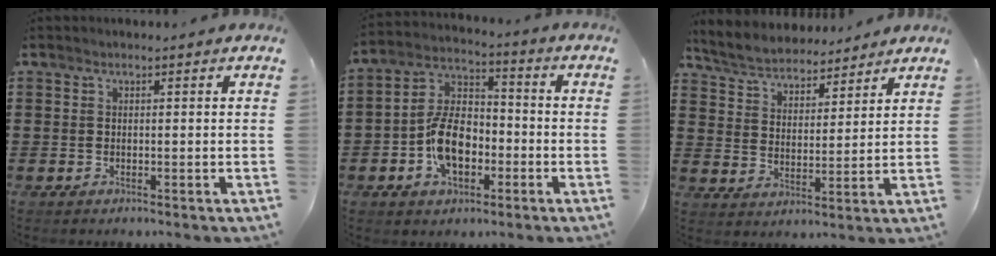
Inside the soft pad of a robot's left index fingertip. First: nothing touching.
{"total": 9.4, "force": [-2.9, 5.8, 6.8], "torque": [-0.160, 0.013, -0.061]}
{"total": 5.1, "force": [5.0, 0.9, 0.5], "torque": [-0.035, -0.027, 0.087]}